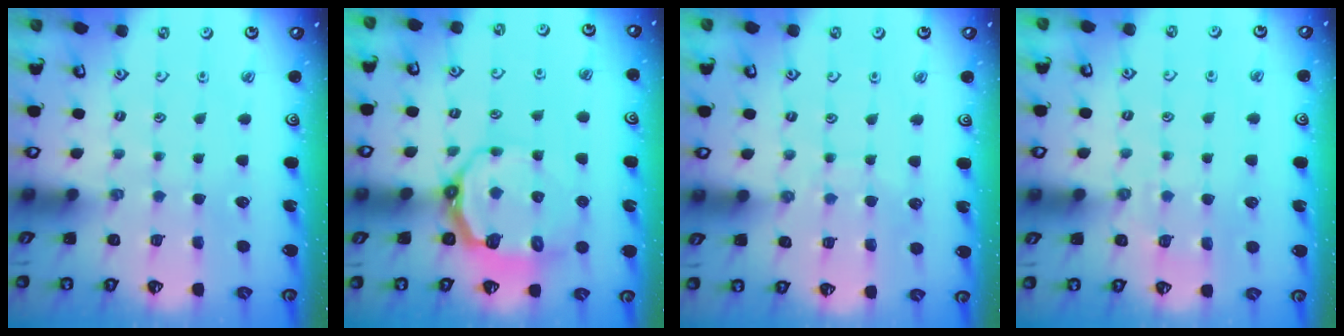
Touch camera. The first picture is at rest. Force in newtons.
{"total": 8.6, "press": 7.5, "slide": 4.2}
{"total": 6.6, "press": 6.5, "slide": 0.6}
{"total": 3.0, "press": 2.9, "slide": 0.7}